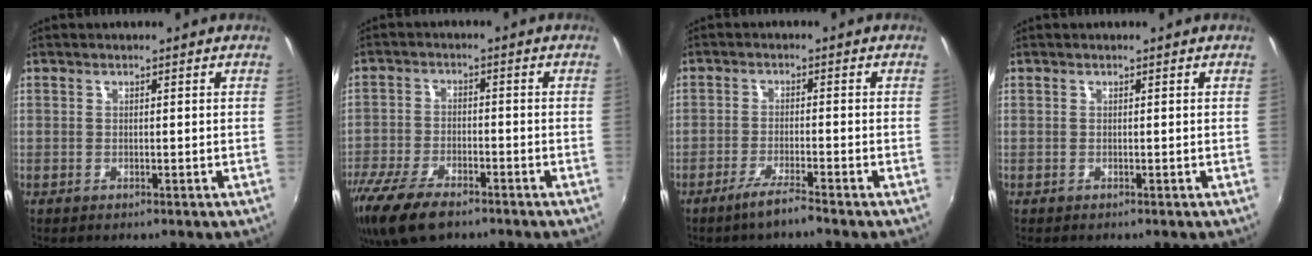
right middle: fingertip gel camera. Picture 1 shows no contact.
{"total": 13.8, "force": [-9.6, 5.8, 8.0], "torque": [-0.194, -0.044, -0.179]}
{"total": 4.2, "force": [-3.3, -0.2, 2.6], "torque": [-0.066, -0.005, -0.064]}
{"total": 0.0}